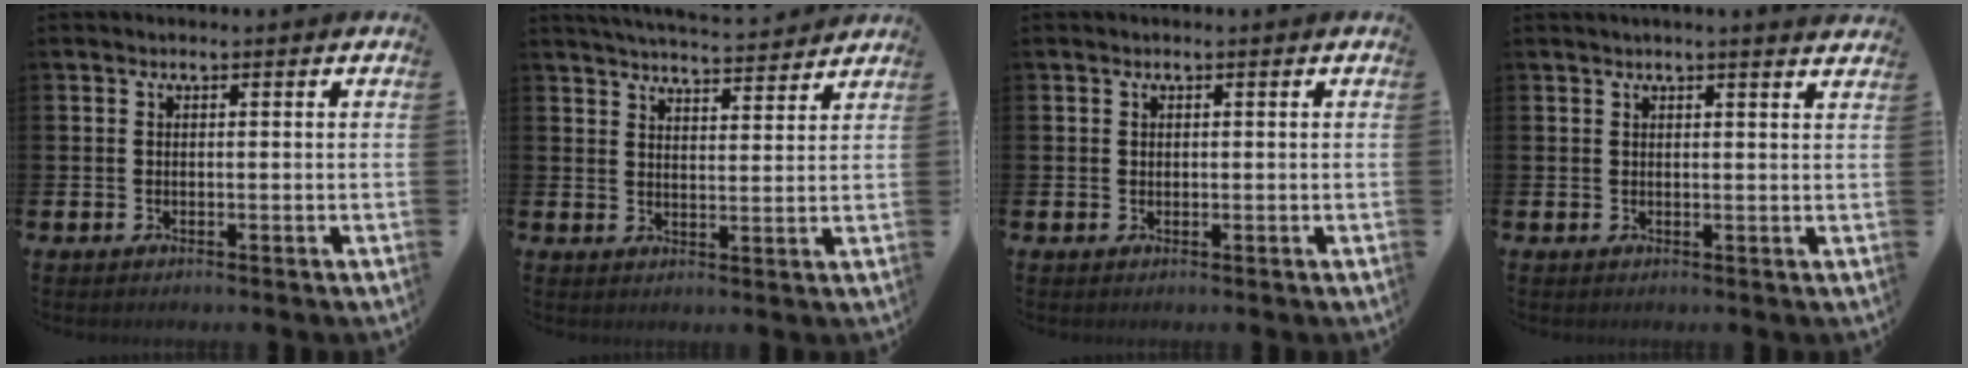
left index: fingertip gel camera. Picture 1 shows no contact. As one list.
[{"total": 5.0, "force": [5.0, 0.2, 0.6], "torque": [-0.021, -0.032, 0.087]}, {"total": 0.6, "force": [0.4, 0.4, 0.1], "torque": [0.000, 0.003, 0.006]}, {"total": 1.6, "force": [1.5, -0.3, 0.4], "torque": [-0.004, -0.006, 0.027]}]